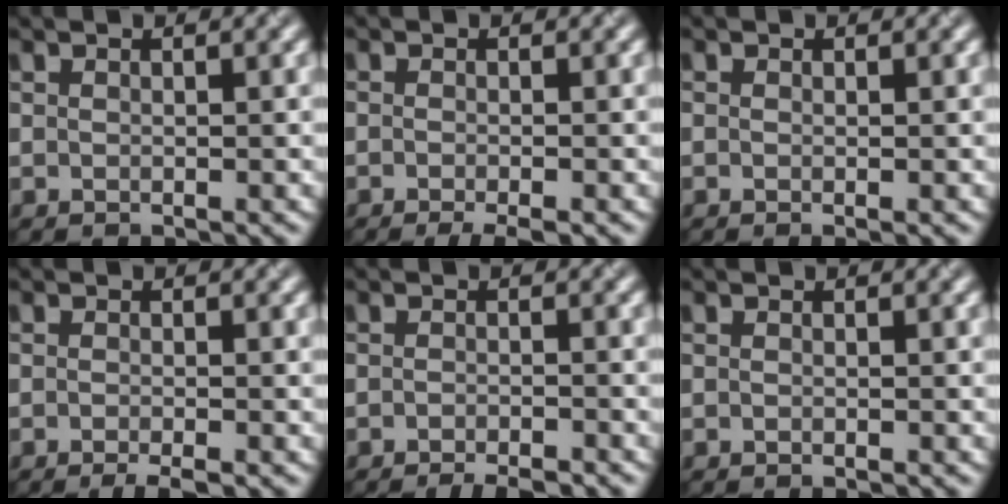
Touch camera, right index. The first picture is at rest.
{"total": 2.3, "force": [-1.4, 0.3, 1.8], "torque": [-0.020, 0.001, -0.013]}
{"total": 0.7, "force": [-0.2, 0.2, 0.7], "torque": [-0.004, 0.000, -0.004]}
{"total": 2.2, "force": [-1.6, 0.3, 1.5], "torque": [-0.018, 0.003, -0.022]}
{"total": 3.3, "force": [-2.8, 0.5, 1.6], "torque": [-0.012, 0.008, -0.038]}
{"total": 0.8, "force": [-0.6, 0.1, 0.4], "torque": [0.000, 0.002, -0.008]}